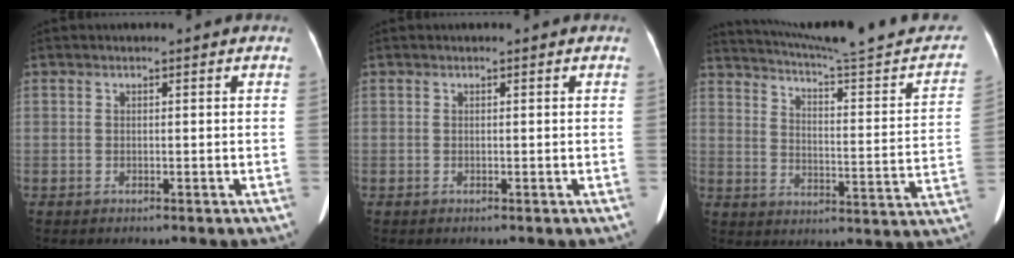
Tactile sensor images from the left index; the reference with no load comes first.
{"total": 0.0}
{"total": 23.7, "force": [21.7, 0.7, 9.5], "torque": [-0.135, -0.050, 0.283]}